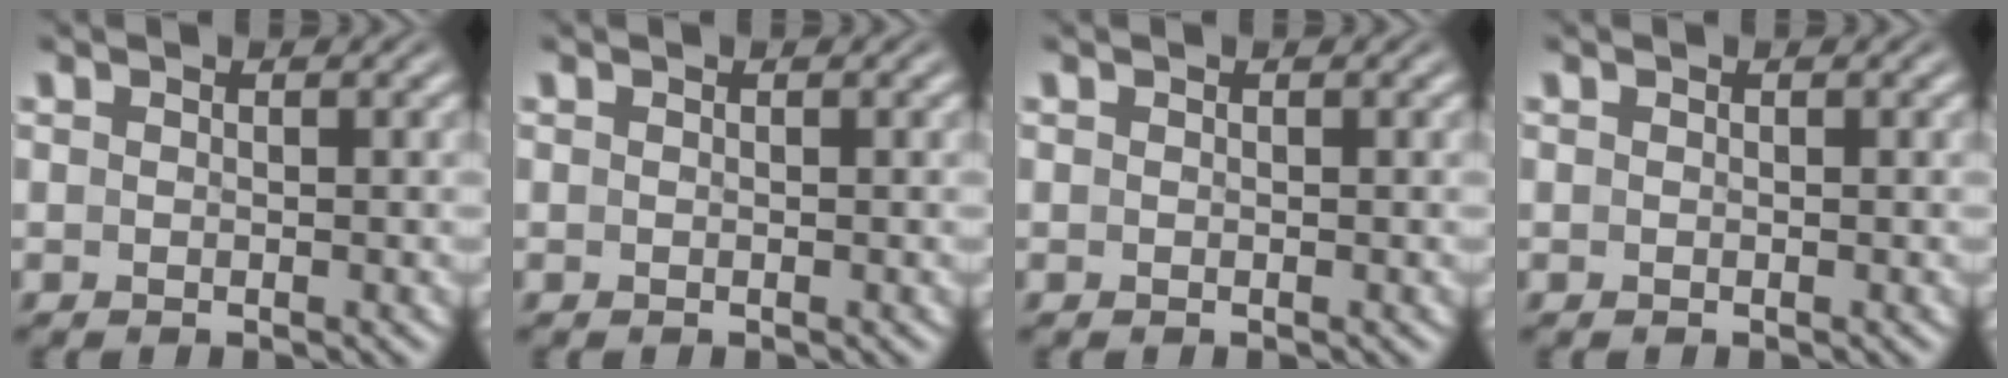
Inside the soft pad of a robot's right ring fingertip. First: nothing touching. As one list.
[{"total": 0.0}, {"total": 0.0}, {"total": 0.0}]